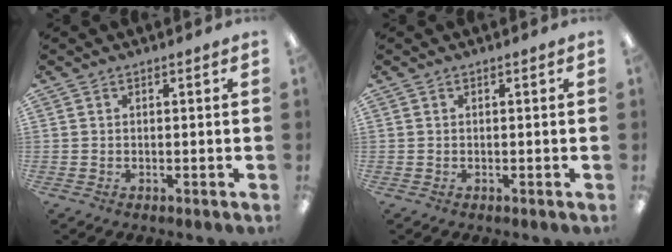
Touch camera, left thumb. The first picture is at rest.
{"total": 0.0}